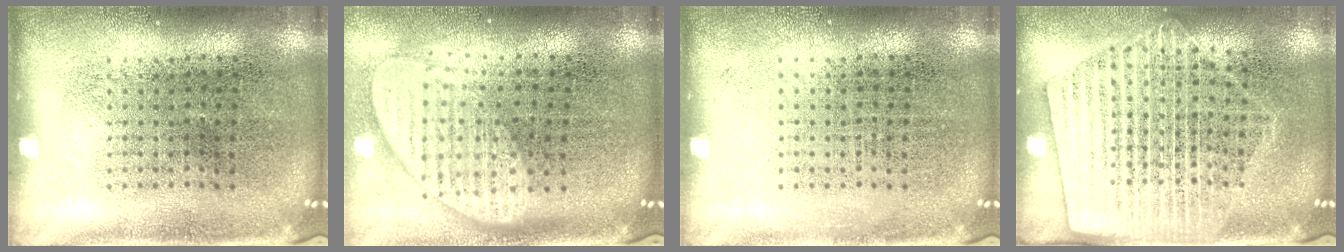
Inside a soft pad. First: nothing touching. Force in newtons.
{"total": 2.0, "press": 1.6, "slide": 1.3}
{"total": 0.0}
{"total": 1.7, "press": 1.5, "slide": 0.8}